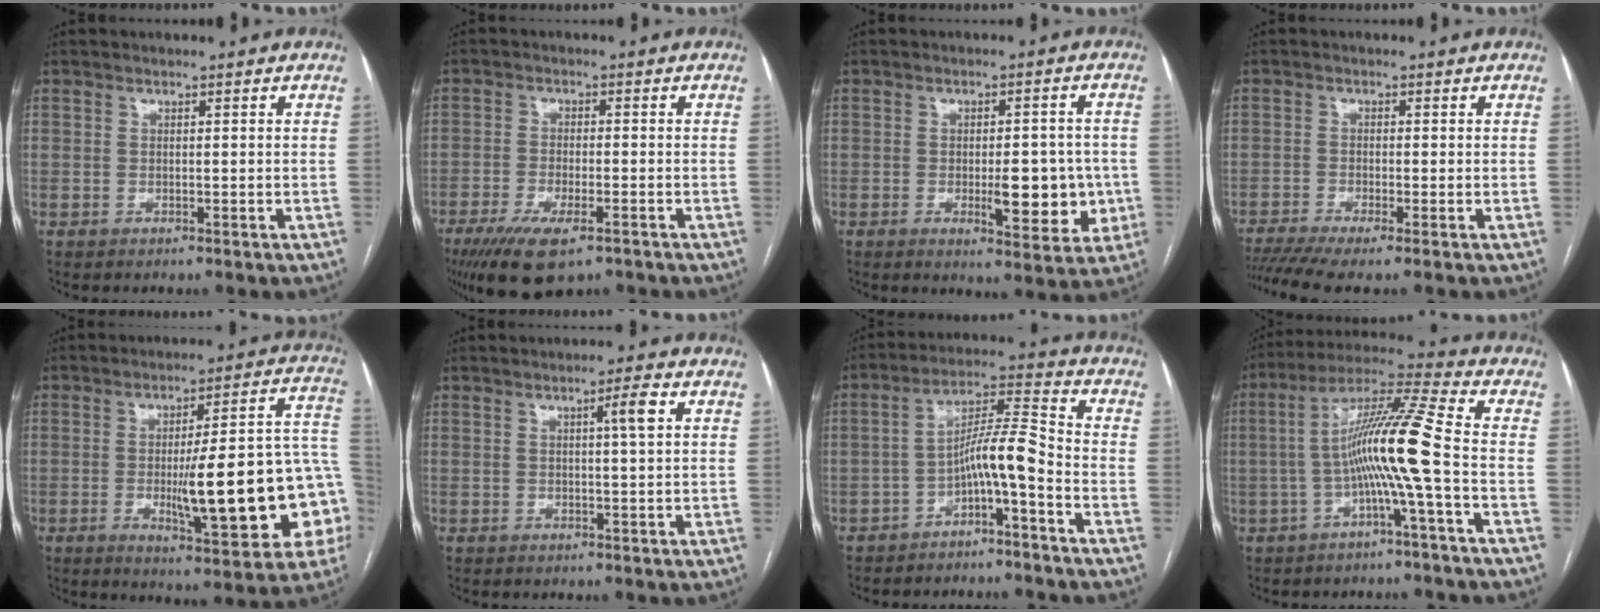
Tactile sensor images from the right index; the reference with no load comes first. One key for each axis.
{"total": 10.2, "fx": -6.7, "fy": 3.0, "fz": 7.1, "tx": -0.122, "ty": -0.019, "tz": -0.108}
{"total": 9.1, "fx": -1.7, "fy": 3.4, "fz": 8.2, "tx": -0.099, "ty": 0.001, "tz": -0.014}
{"total": 6.6, "fx": -4.8, "fy": 0.1, "fz": 4.4, "tx": -0.078, "ty": -0.007, "tz": -0.082}
{"total": 21.5, "fx": -3.9, "fy": 4.0, "fz": 20.8, "tx": -0.213, "ty": 0.026, "tz": -0.040}
{"total": 3.1, "fx": 0.8, "fy": -0.4, "fz": 3.0, "tx": -0.048, "ty": 0.002, "tz": 0.013}
{"total": 8.0, "fx": -3.8, "fy": 0.4, "fz": 7.0, "tx": -0.120, "ty": 0.027, "tz": -0.066}
{"total": 11.9, "fx": -2.2, "fy": -1.6, "fz": 11.6, "tx": -0.212, "ty": 0.027, "tz": -0.046}